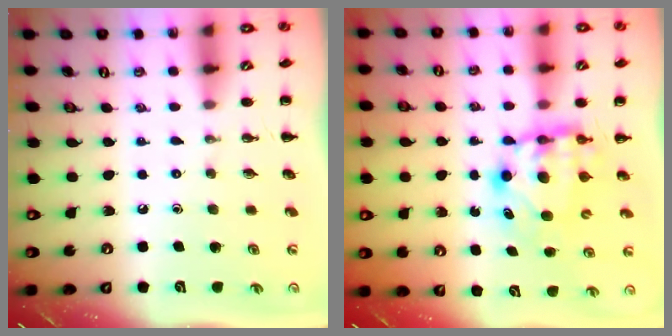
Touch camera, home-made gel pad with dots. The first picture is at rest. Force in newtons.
{"total": 6.6, "press": 6.5, "slide": 1.2}